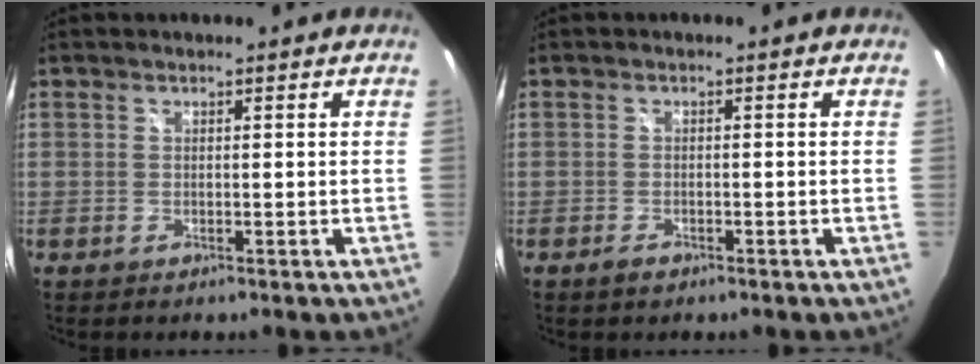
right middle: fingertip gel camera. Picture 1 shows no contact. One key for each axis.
{"total": 1.5, "fx": -1.1, "fy": 0.7, "fz": 0.7, "tx": -0.014, "ty": -0.002, "tz": -0.020}